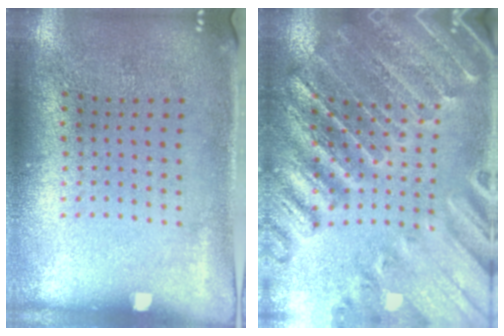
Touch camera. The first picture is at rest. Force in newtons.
{"total": 2.7, "press": 2.7, "slide": 0.4}